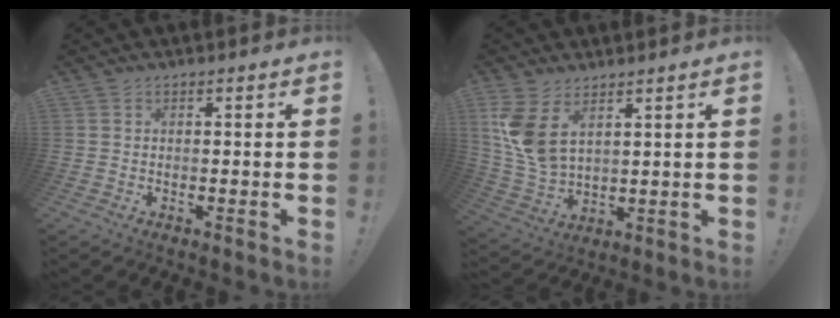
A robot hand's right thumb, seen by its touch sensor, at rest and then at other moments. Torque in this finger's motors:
{"motor_torque": [-0.41, 0.95, 0.59, -0.31, 0.11]}